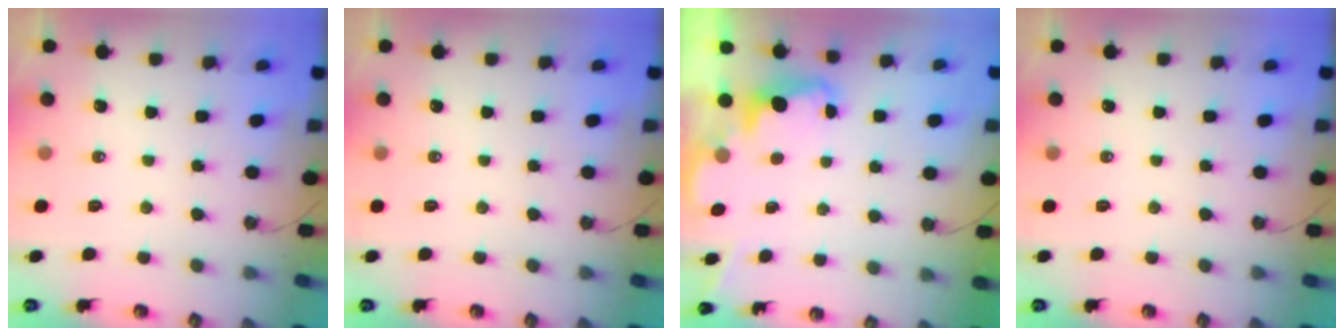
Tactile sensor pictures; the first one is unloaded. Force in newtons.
{"total": 0.0}
{"total": 2.4, "press": 2.3, "slide": 0.5}
{"total": 0.0}